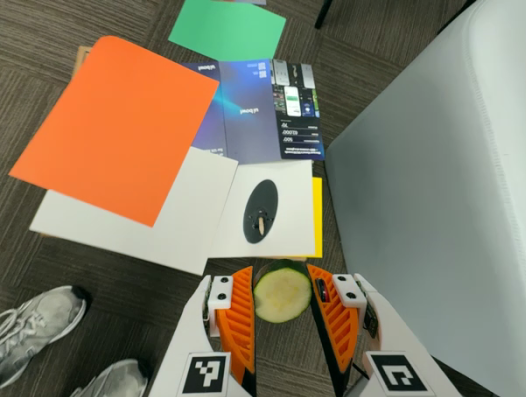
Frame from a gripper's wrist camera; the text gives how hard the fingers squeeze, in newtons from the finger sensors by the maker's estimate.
{"total": 10.5, "left": 11.5, "right": 9.5}